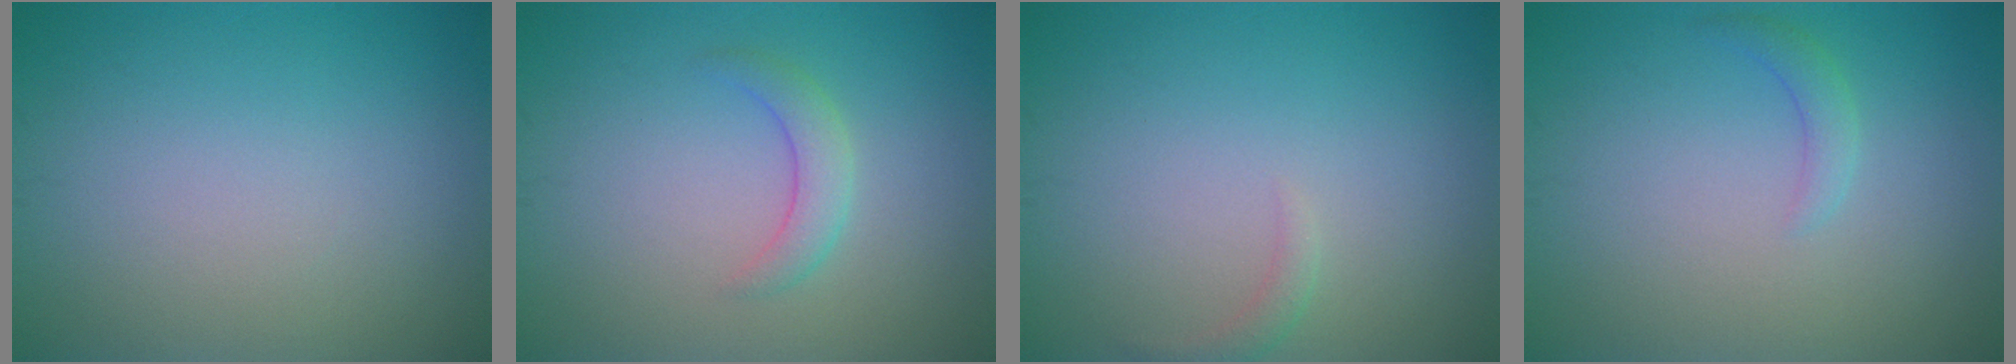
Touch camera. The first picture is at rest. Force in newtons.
{"total": 2.0, "press": 2.0, "slide": 0.0}
{"total": 1.0, "press": 1.0, "slide": 0.1}
{"total": 1.4, "press": 1.4, "slide": 0.1}